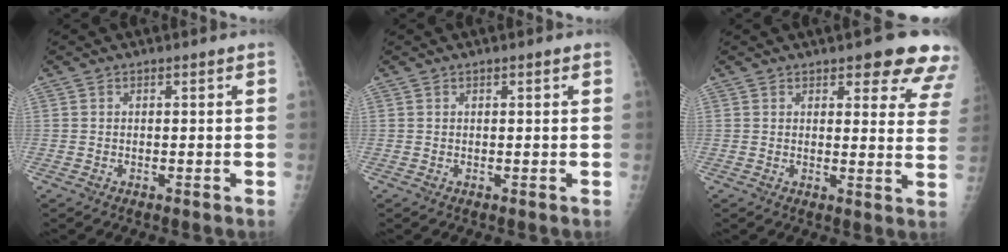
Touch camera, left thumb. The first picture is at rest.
{"total": 0.8, "force": [0.4, 0.2, 0.7], "torque": [-0.011, 0.001, 0.004]}
{"total": 12.2, "force": [8.8, 4.2, 7.4], "torque": [-0.036, -0.041, 0.084]}